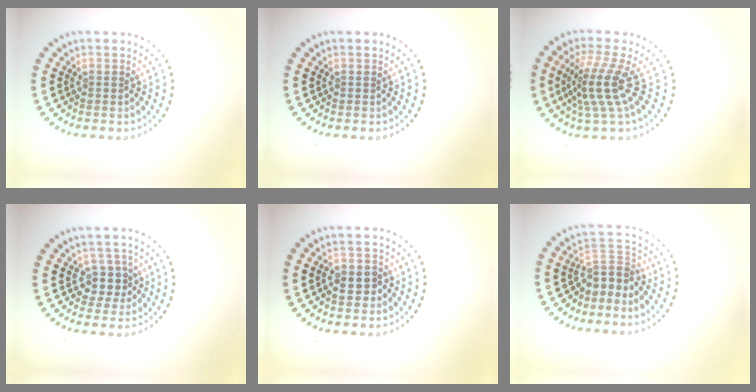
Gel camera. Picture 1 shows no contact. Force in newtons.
{"total": 0.0}
{"total": 4.1, "press": 2.8, "slide": 2.9}
{"total": 2.3, "press": 1.9, "slide": 1.3}
{"total": 1.7, "press": 1.6, "slide": 0.5}
{"total": 3.0, "press": 2.1, "slide": 2.1}